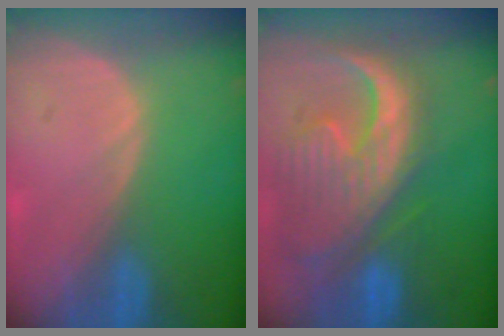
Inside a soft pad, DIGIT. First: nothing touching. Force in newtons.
{"total": 13.4, "press": 11.5, "slide": 6.8}